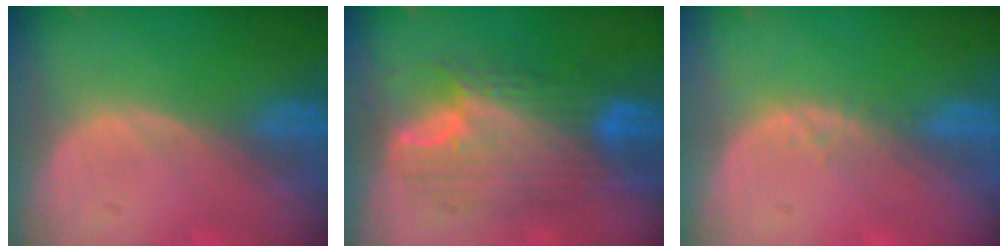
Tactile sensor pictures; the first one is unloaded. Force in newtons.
{"total": 10.0, "press": 10.0, "slide": 0.6}
{"total": 1.3, "press": 1.3, "slide": 0.2}